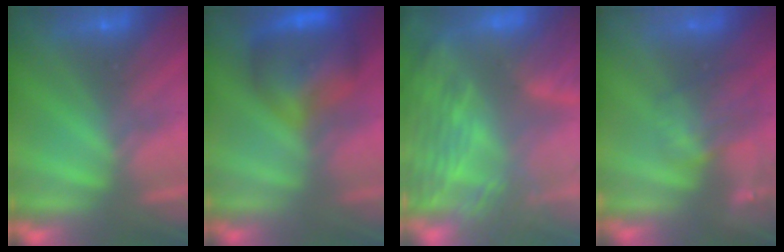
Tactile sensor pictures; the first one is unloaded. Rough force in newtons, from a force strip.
{"total": 8.6}
{"total": 6.7}
{"total": 3.4}